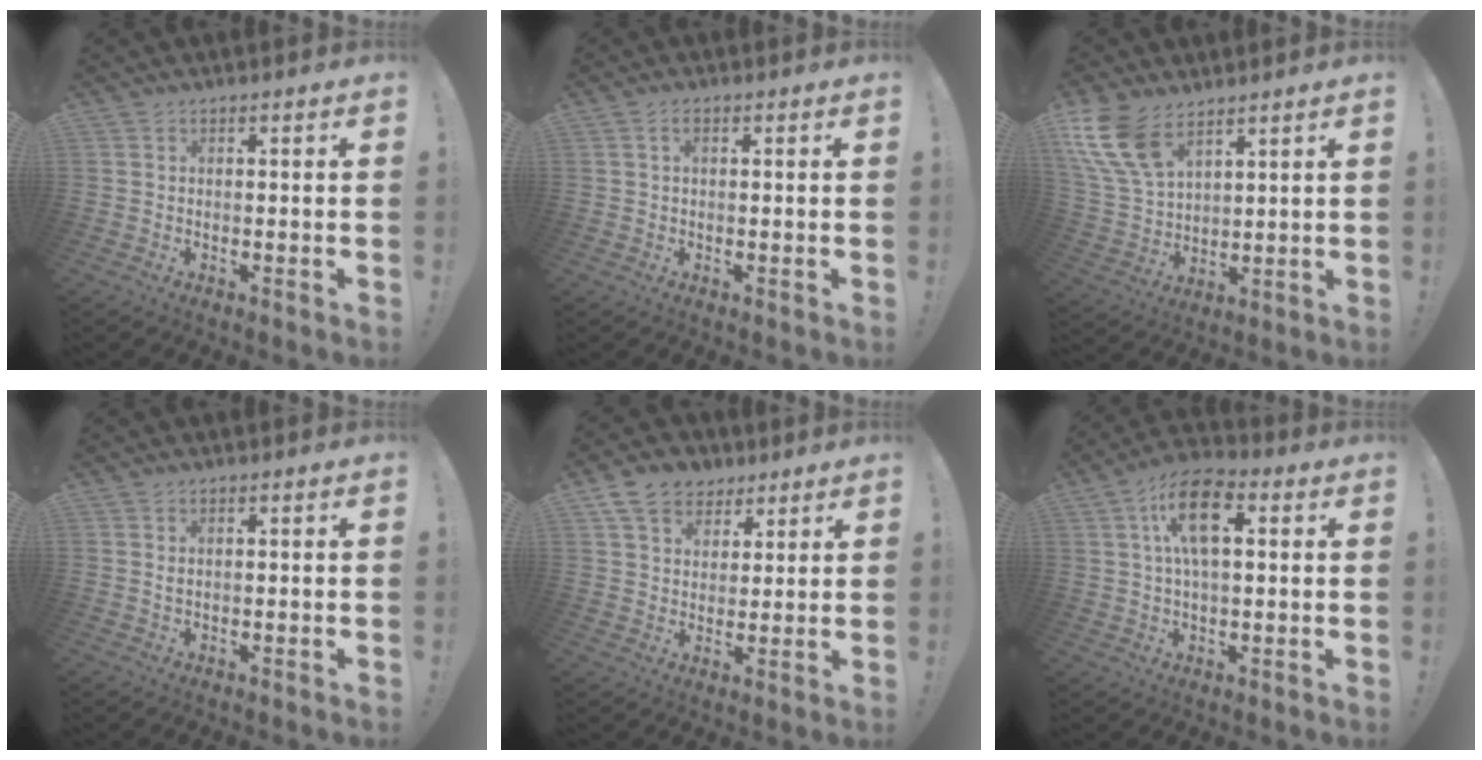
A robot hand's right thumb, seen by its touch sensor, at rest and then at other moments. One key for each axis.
{"total": 1.5, "fx": 0.4, "fy": 0.9, "fz": 1.1, "tx": -0.015, "ty": 0.001, "tz": 0.005}
{"total": 13.7, "fx": 8.2, "fy": 7.4, "fz": 8.2, "tx": -0.183, "ty": -0.039, "tz": 0.158}
{"total": 1.2, "fx": 0.6, "fy": 0.4, "fz": 0.9, "tx": -0.011, "ty": -0.002, "tz": 0.010}
{"total": 10.8, "fx": 6.2, "fy": 8.1, "fz": 3.4, "tx": -0.047, "ty": -0.034, "tz": 0.122}
{"total": 13.5, "fx": 4.0, "fy": 7.6, "fz": 10.4, "tx": -0.165, "ty": 0.009, "tz": 0.070}